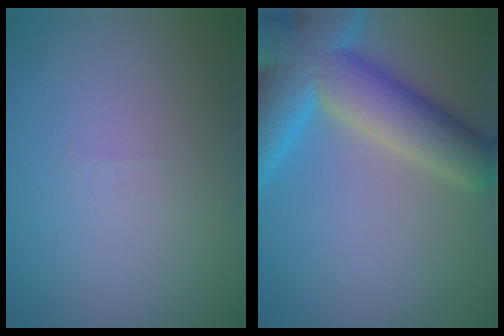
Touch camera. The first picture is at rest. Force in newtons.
{"total": 10.8, "press": 10.8, "slide": 0.5}